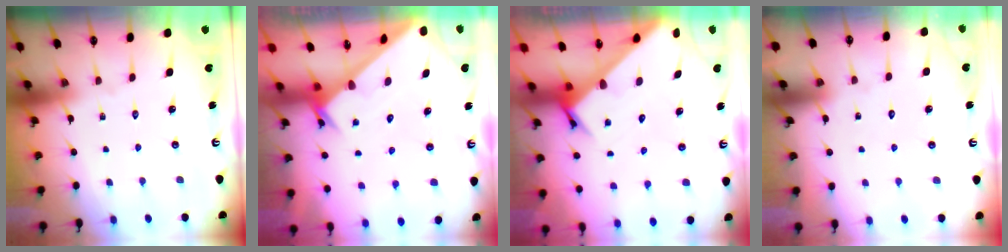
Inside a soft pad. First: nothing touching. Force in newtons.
{"total": 2.0, "press": 2.0, "slide": 0.1}
{"total": 3.5, "press": 3.5, "slide": 0.2}
{"total": 3.8, "press": 3.8, "slide": 0.3}